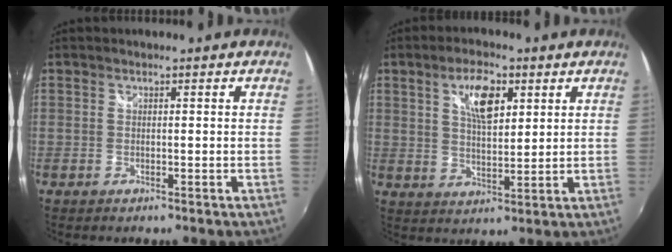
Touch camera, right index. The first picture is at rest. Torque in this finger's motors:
{"motor_torque": [0.48, 0.47, 0.22, 0.09]}